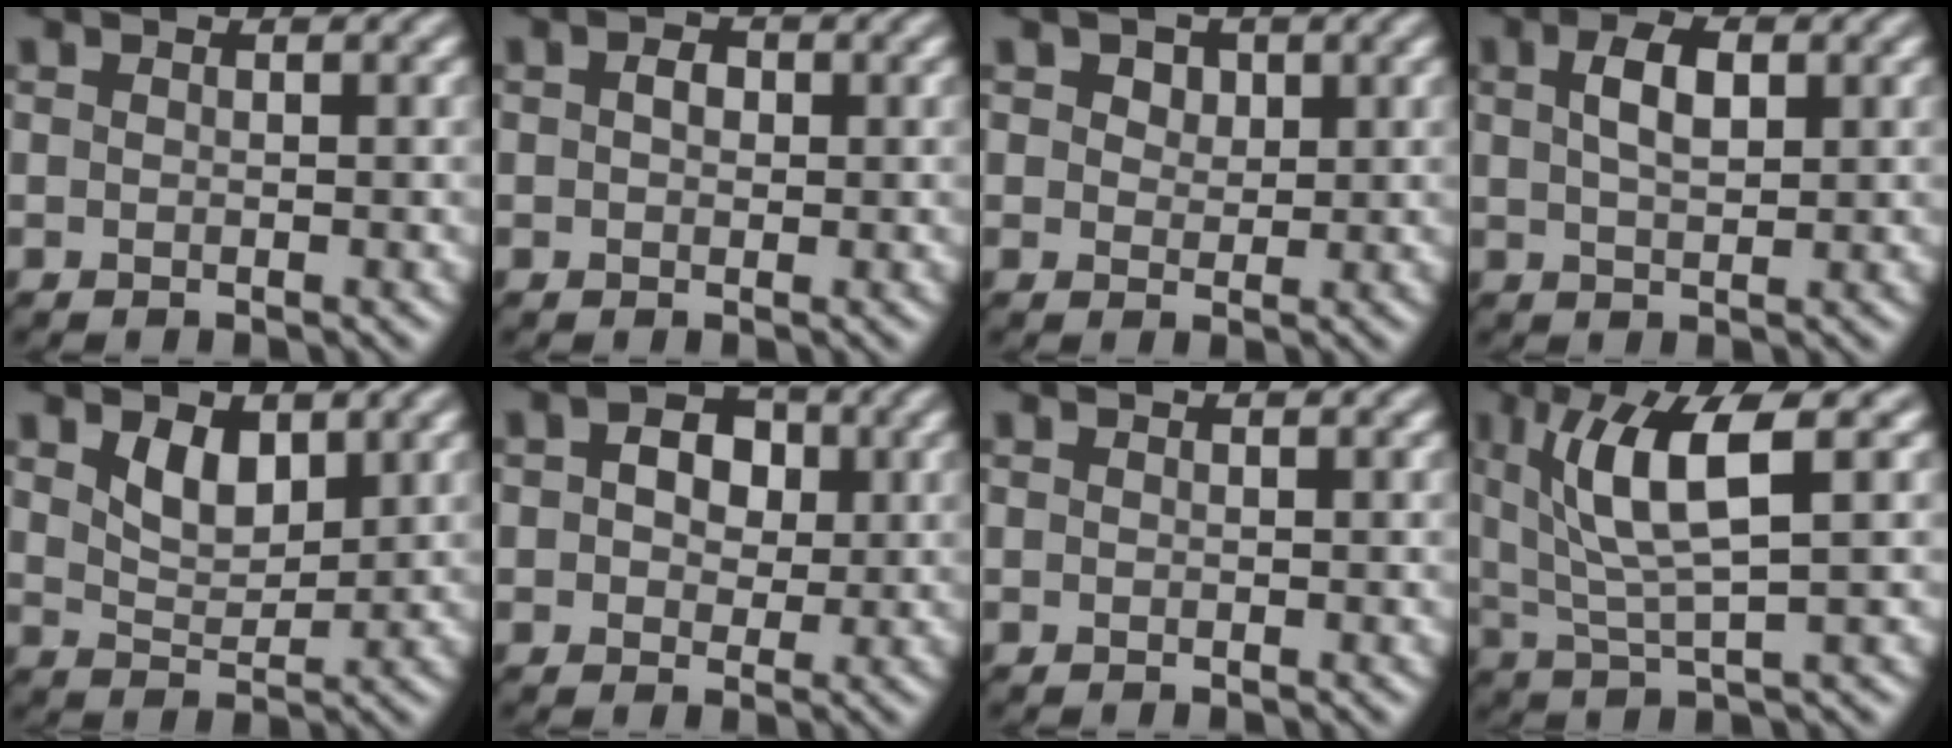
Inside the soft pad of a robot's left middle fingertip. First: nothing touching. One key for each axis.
{"total": 1.5, "fx": 0.2, "fy": 1.0, "fz": 1.1, "tx": -0.018, "ty": 0.003, "tz": -0.001}
{"total": 2.6, "fx": 1.4, "fy": 1.7, "fz": 1.3, "tx": -0.021, "ty": 0.004, "tz": 0.013}
{"total": 3.4, "fx": 1.2, "fy": 1.6, "fz": 2.8, "tx": -0.055, "ty": 0.006, "tz": 0.022}
{"total": 3.1, "fx": 1.7, "fy": 1.7, "fz": 2.0, "tx": -0.043, "ty": -0.005, "tz": 0.033}
{"total": 4.4, "fx": 1.0, "fy": 3.1, "fz": 2.9, "tx": -0.039, "ty": 0.009, "tz": 0.001}
{"total": 0.0}
{"total": 7.1, "fx": 2.3, "fy": 1.6, "fz": 6.5, "tx": -0.122, "ty": 0.001, "tz": 0.043}